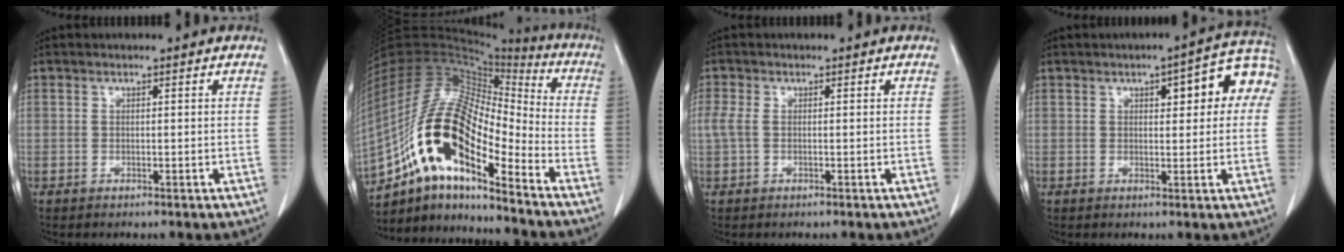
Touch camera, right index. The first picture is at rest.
{"total": 19.8, "force": [-11.2, 5.6, 15.3], "torque": [-0.309, 0.023, -0.198]}
{"total": 2.2, "force": [0.1, 1.3, 1.8], "torque": [-0.054, 0.007, 0.005]}
{"total": 9.3, "force": [2.8, 3.0, 8.3], "torque": [-0.097, 0.032, 0.029]}